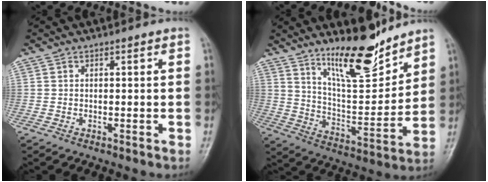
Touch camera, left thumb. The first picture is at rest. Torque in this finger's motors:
{"motor_torque": [0.42, 0.18, 1.39, -1.37, 0.14]}